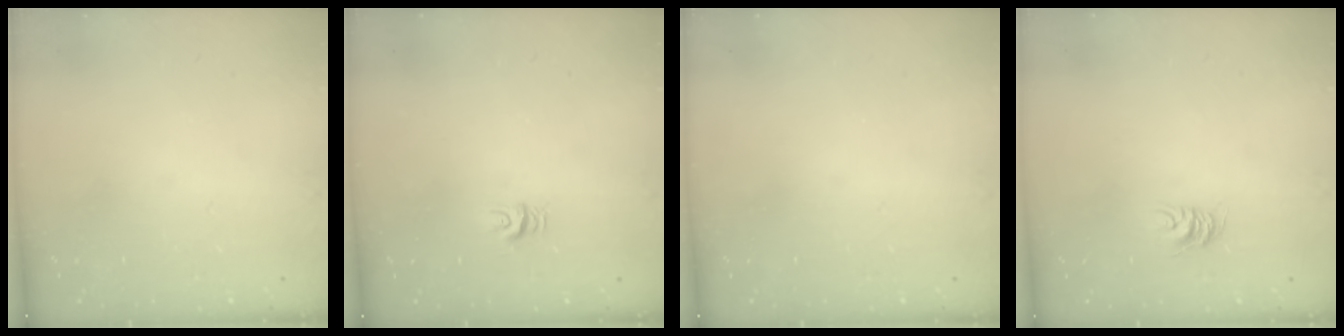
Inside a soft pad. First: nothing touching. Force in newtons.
{"total": 5.0, "press": 5.0, "slide": 0.5}
{"total": 0.0}
{"total": 6.2, "press": 6.2, "slide": 0.1}